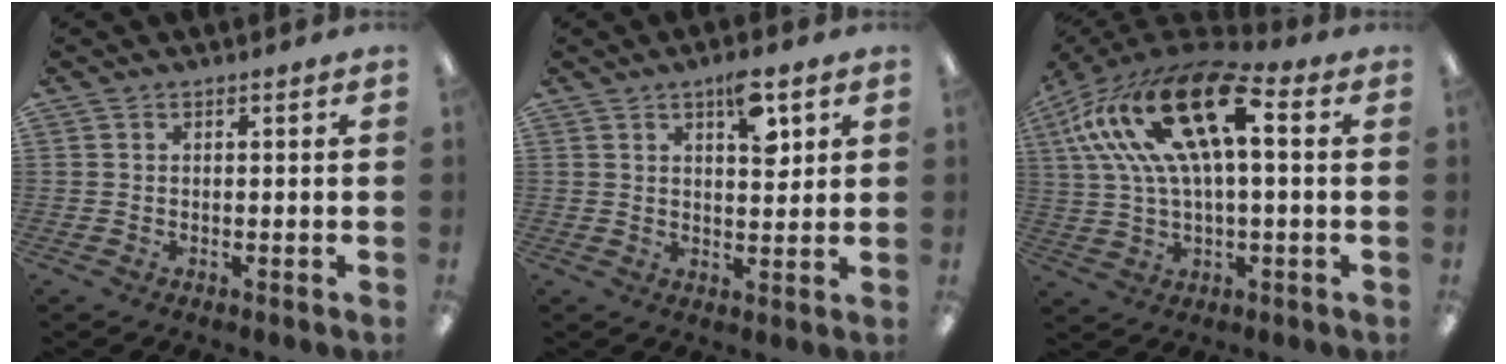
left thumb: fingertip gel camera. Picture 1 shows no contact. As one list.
[{"total": 7.9, "force": [4.1, 3.2, 6.0], "torque": [-0.077, -0.017, 0.062]}, {"total": 23.9, "force": [8.0, 10.6, 19.9], "torque": [-0.377, -0.020, 0.133]}]